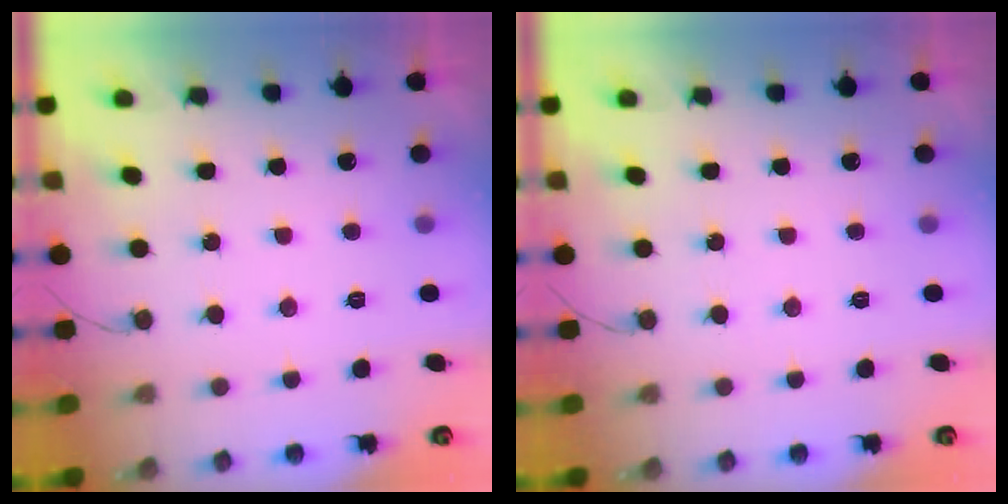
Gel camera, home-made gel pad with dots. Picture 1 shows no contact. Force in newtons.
{"total": 0.0}